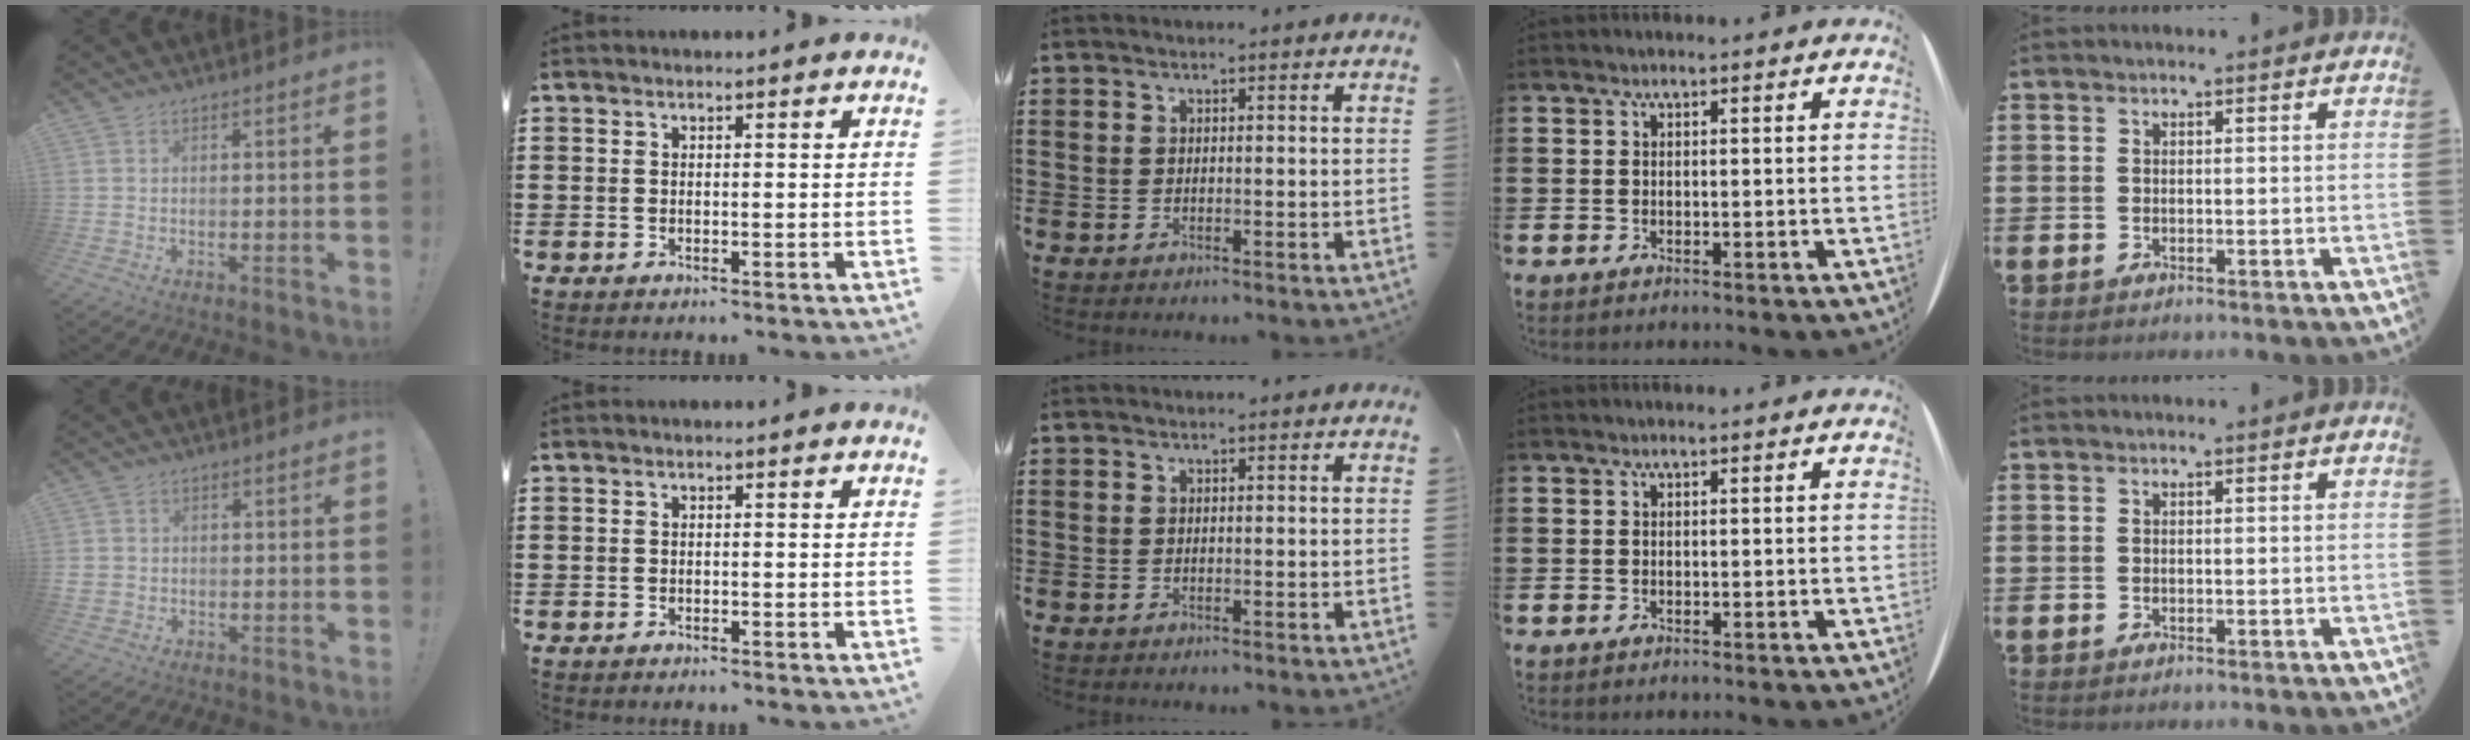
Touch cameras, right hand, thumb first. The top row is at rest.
{"thumb": {"total": 2.3, "force": [-0.1, 2.2, 0.7], "torque": [-0.004, 0.000, -0.001]}, "index": {"total": 0.6, "force": [-0.6, 0.0, 0.1], "torque": [-0.003, -0.002, -0.013]}}